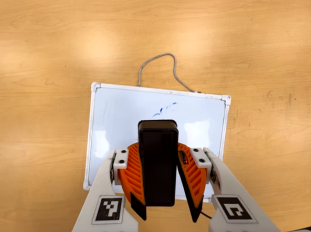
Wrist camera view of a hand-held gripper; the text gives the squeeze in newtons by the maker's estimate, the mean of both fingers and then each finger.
{"total": 10.6, "left": 9.9, "right": 11.2}